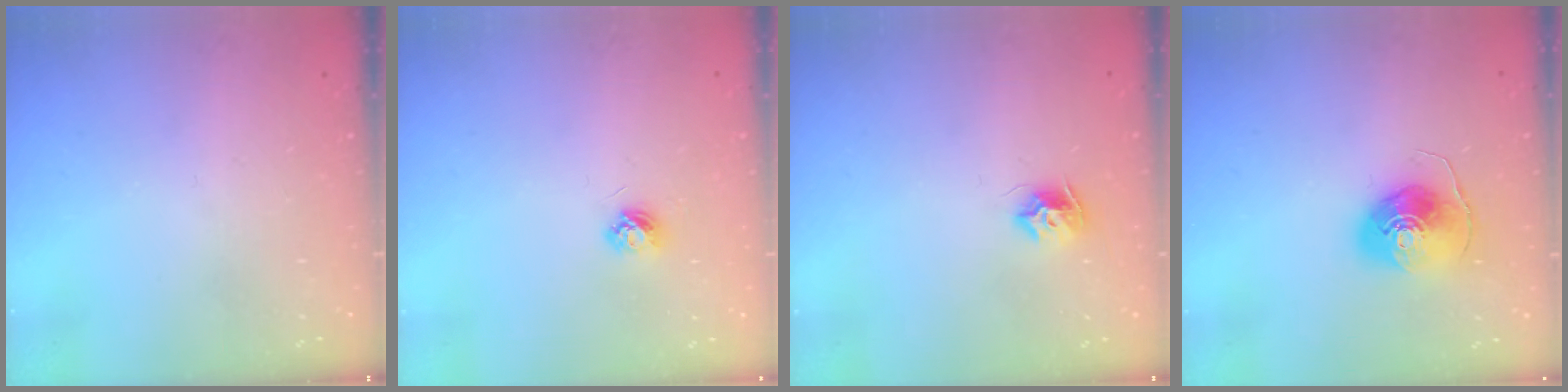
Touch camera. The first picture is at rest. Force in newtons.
{"total": 3.6, "press": 3.5, "slide": 0.4}
{"total": 7.5, "press": 7.5, "slide": 0.1}
{"total": 8.9, "press": 8.9, "slide": 0.8}